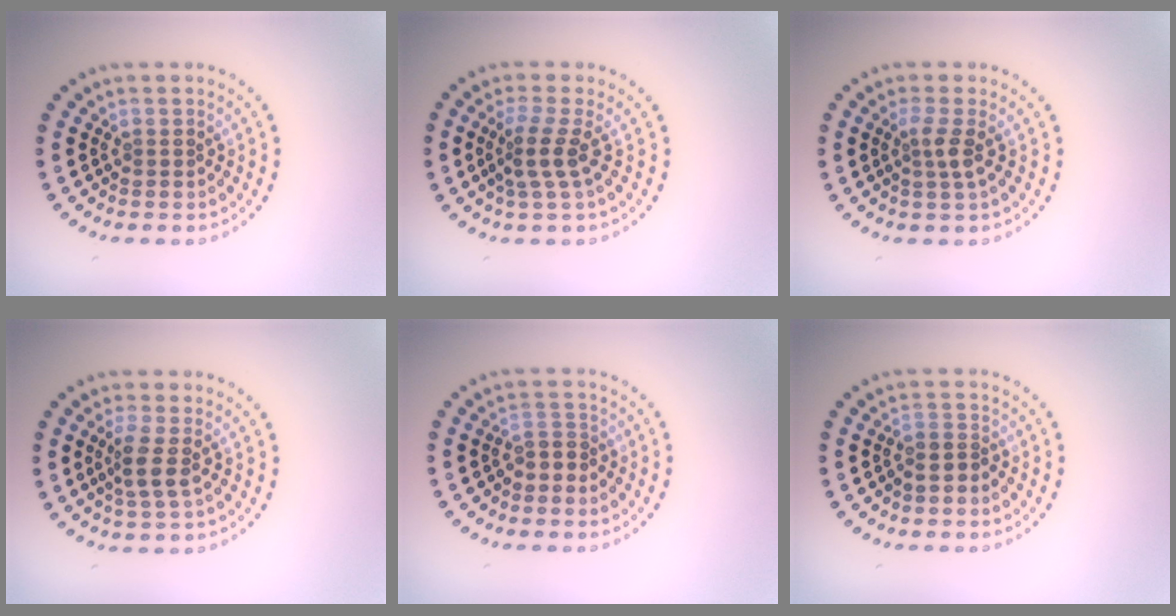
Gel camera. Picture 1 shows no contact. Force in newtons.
{"total": 2.6, "press": 2.0, "slide": 1.8}
{"total": 1.8, "press": 1.3, "slide": 1.2}
{"total": 2.4, "press": 1.9, "slide": 1.5}
{"total": 1.7, "press": 1.4, "slide": 0.9}
{"total": 1.6, "press": 1.4, "slide": 0.8}